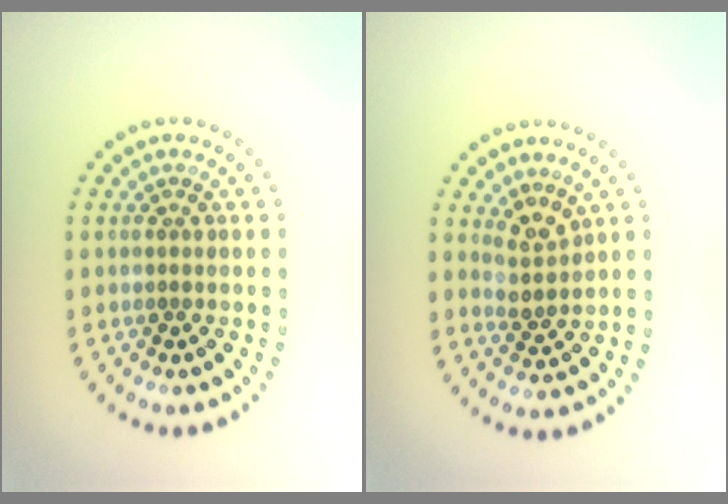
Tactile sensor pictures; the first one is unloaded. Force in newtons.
{"total": 2.2, "press": 1.6, "slide": 1.5}